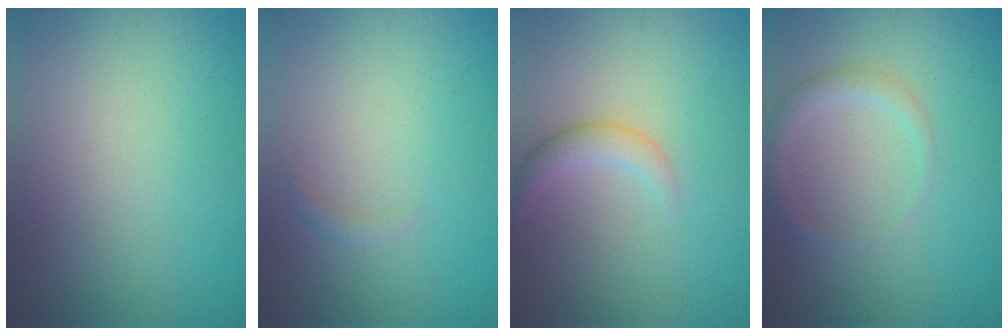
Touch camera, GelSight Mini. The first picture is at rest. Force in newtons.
{"total": 0.7, "press": 0.7, "slide": 0.0}
{"total": 1.9, "press": 1.9, "slide": 0.0}
{"total": 1.7, "press": 1.7, "slide": 0.1}